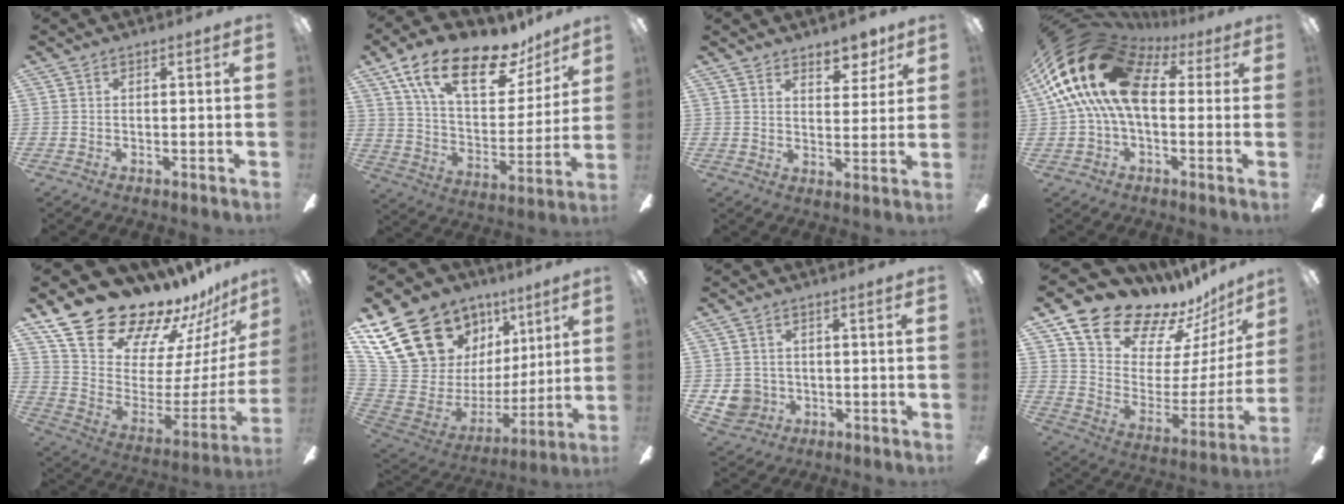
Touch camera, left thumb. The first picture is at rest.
{"total": 21.9, "force": [14.4, 9.5, 13.4], "torque": [-0.225, -0.076, 0.249]}
{"total": 6.6, "force": [5.5, 3.0, 2.1], "torque": [-0.015, -0.031, 0.096]}
{"total": 24.5, "force": [5.3, 14.3, 19.2], "torque": [-0.387, -0.001, 0.088]}
{"total": 22.8, "force": [19.8, 7.9, 8.0], "torque": [-0.146, -0.156, 0.370]}
{"total": 22.6, "force": [13.2, 15.2, 10.1], "torque": [-0.211, -0.082, 0.274]}
{"total": 5.4, "force": [-0.6, 5.3, 1.2], "torque": [-0.043, 0.007, -0.008]}
{"total": 18.0, "force": [15.8, 7.5, 4.3], "torque": [-0.087, -0.134, 0.290]}